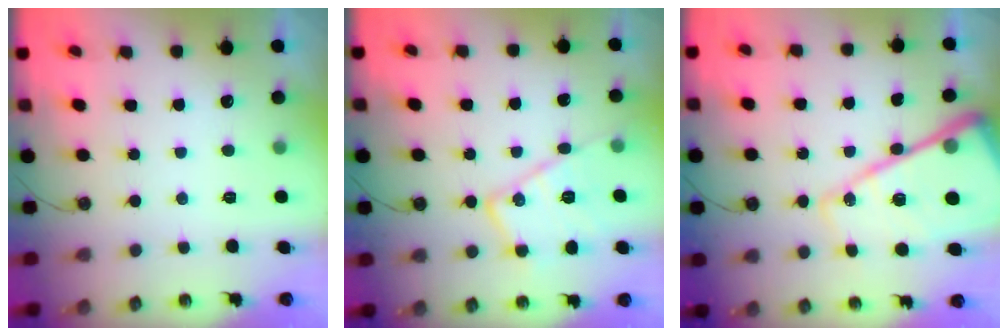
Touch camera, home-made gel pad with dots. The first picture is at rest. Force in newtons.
{"total": 15.4, "press": 15.4, "slide": 0.7}
{"total": 26.1, "press": 26.0, "slide": 2.9}